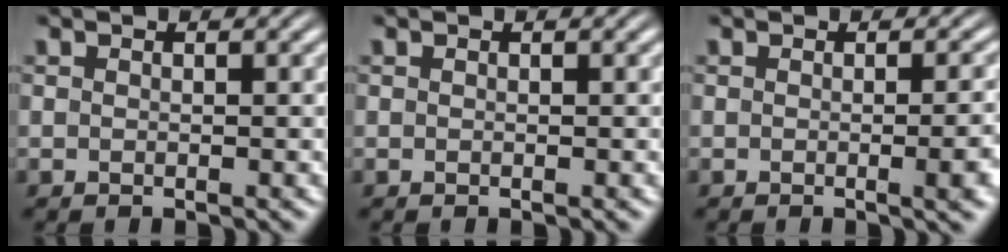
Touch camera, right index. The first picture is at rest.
{"total": 0.0}
{"total": 2.3, "force": [-0.6, 0.0, 2.2], "torque": [-0.023, 0.008, -0.016]}